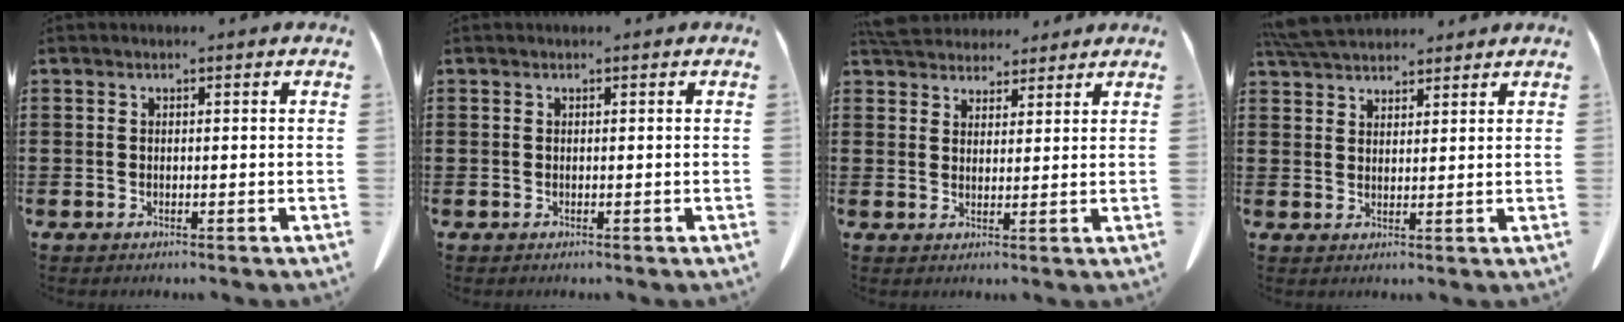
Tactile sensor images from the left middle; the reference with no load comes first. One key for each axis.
{"total": 0.0}
{"total": 4.8, "fx": 4.5, "fy": 1.3, "fz": 0.6, "tx": -0.028, "ty": -0.008, "tz": 0.089}
{"total": 5.5, "fx": 5.1, "fy": 1.1, "fz": 1.6, "tx": -0.045, "ty": -0.008, "tz": 0.100}